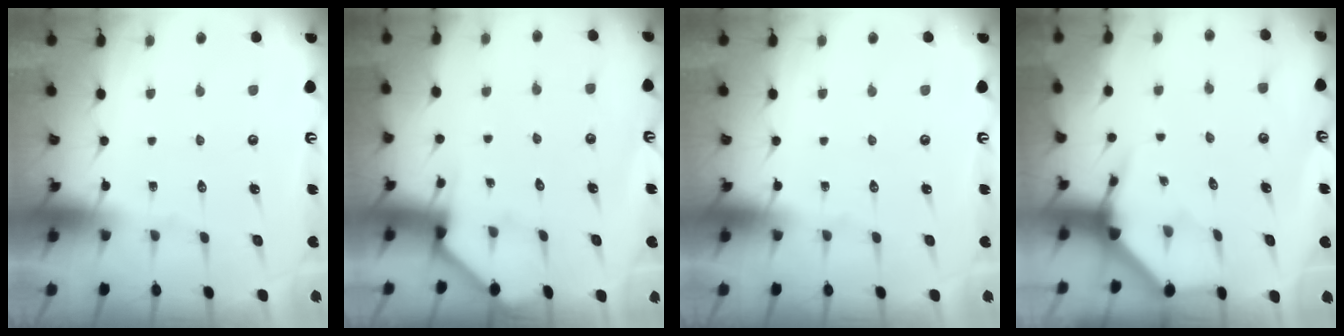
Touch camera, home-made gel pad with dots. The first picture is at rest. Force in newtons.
{"total": 2.6, "press": 2.6, "slide": 0.2}
{"total": 0.0}
{"total": 3.9, "press": 3.9, "slide": 0.3}